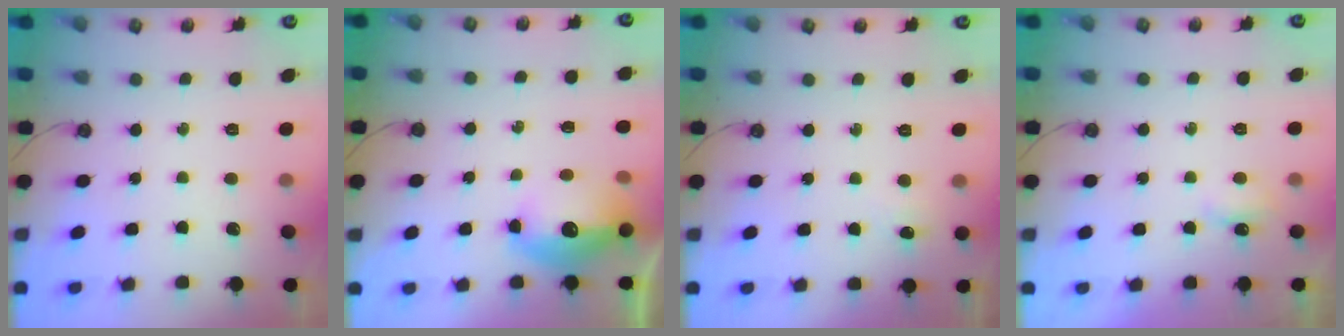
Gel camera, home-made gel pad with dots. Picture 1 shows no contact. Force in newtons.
{"total": 13.1, "press": 13.1, "slide": 1.4}
{"total": 2.3, "press": 2.0, "slide": 1.0}
{"total": 4.0, "press": 4.0, "slide": 0.5}